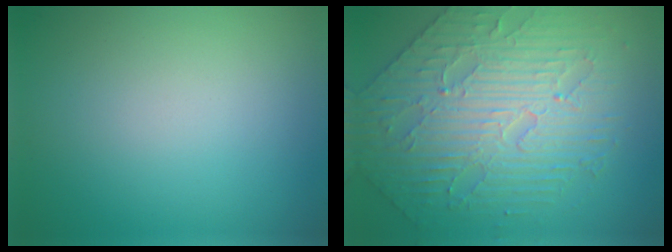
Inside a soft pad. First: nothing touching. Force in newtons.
{"total": 6.4, "press": 5.4, "slide": 3.4}